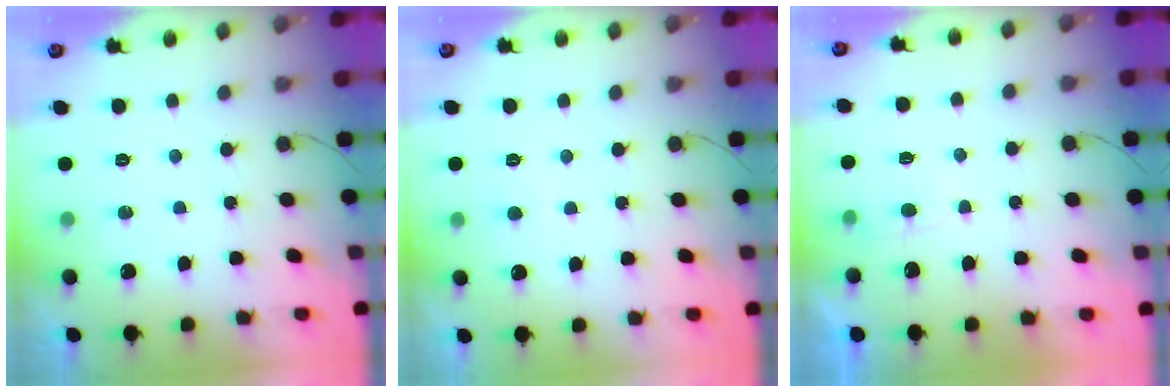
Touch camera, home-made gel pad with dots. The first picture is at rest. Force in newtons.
{"total": 2.5, "press": 2.5, "slide": 0.2}
{"total": 2.7, "press": 2.7, "slide": 0.3}